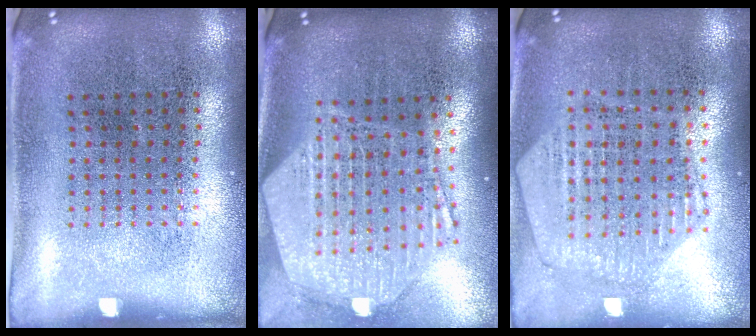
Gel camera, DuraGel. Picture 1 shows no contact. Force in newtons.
{"total": 3.0, "press": 2.4, "slide": 1.8}
{"total": 1.2, "press": 1.2, "slide": 0.2}